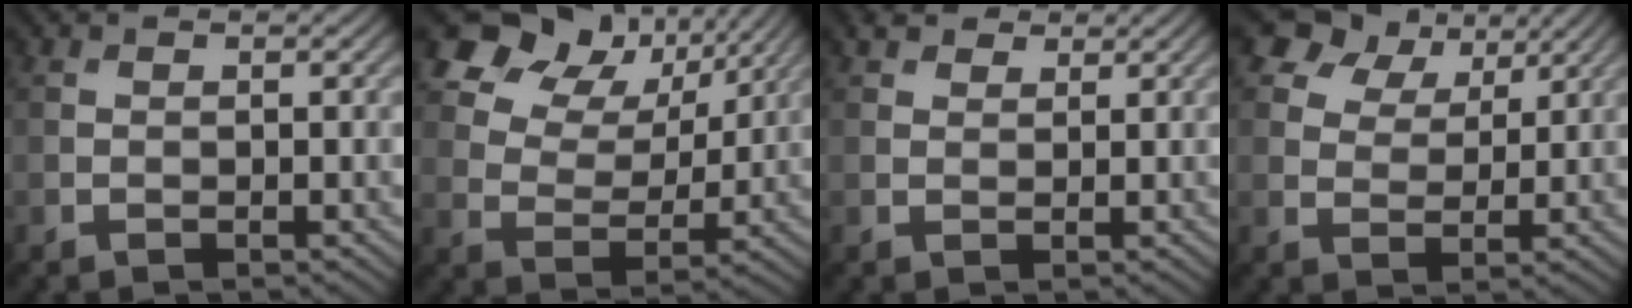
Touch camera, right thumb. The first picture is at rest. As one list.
[{"total": 12.8, "force": [7.6, 8.2, 6.2], "torque": [-0.146, 0.011, 0.137]}, {"total": 2.2, "force": [1.6, 1.2, 0.7], "torque": [-0.015, 0.004, 0.032]}, {"total": 8.3, "force": [5.8, 4.9, 3.4], "torque": [-0.077, -0.001, 0.112]}]